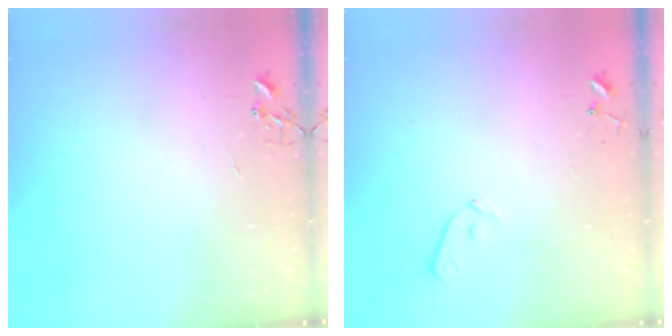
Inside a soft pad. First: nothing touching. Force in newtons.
{"total": 5.5, "press": 5.5, "slide": 0.5}